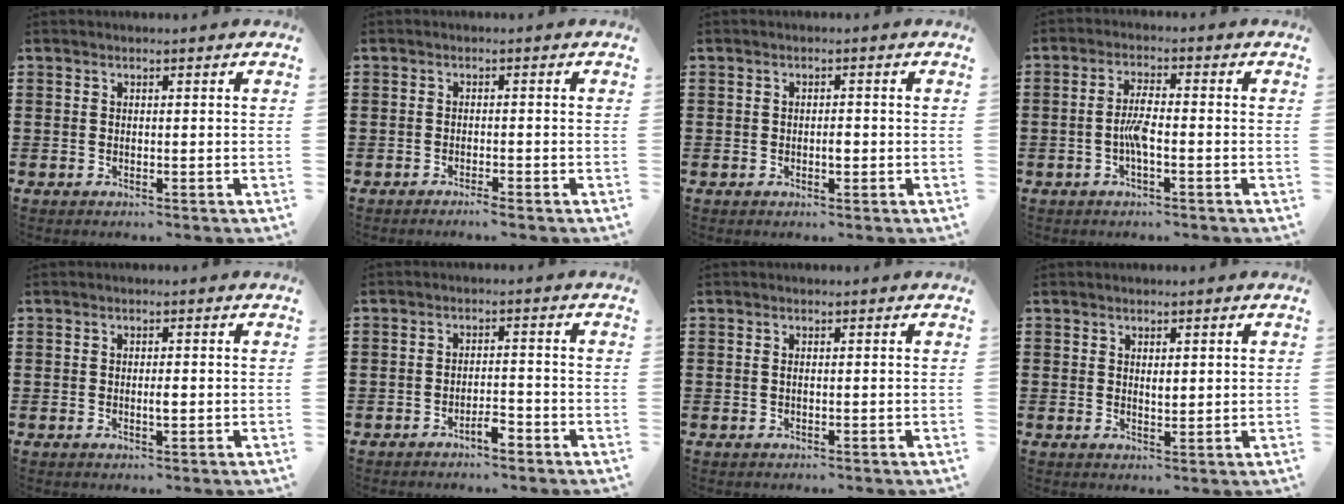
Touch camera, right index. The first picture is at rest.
{"total": 1.3, "force": [-1.2, -0.2, 0.5], "torque": [-0.010, 0.000, -0.023]}
{"total": 1.7, "force": [-0.3, 0.6, 1.5], "torque": [-0.028, -0.001, -0.006]}
{"total": 3.9, "force": [-1.1, 0.7, 3.7], "torque": [-0.082, -0.002, -0.025]}
{"total": 1.7, "force": [-0.2, 0.5, 1.6], "torque": [-0.029, 0.000, -0.004]}
{"total": 2.9, "force": [-2.2, 0.9, 1.7], "torque": [-0.030, 0.007, -0.041]}
{"total": 0.5, "force": [0.0, 0.1, 0.5], "torque": [-0.010, -0.003, 0.000]}
{"total": 1.3, "force": [0.6, 0.5, 1.1], "torque": [-0.023, 0.004, 0.009]}